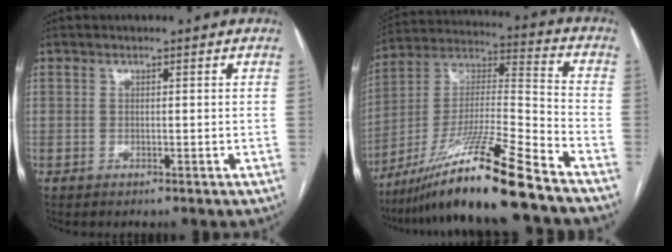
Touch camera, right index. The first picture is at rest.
{"total": 19.0, "force": [-14.2, -1.3, 12.5], "torque": [-0.253, -0.020, -0.260]}